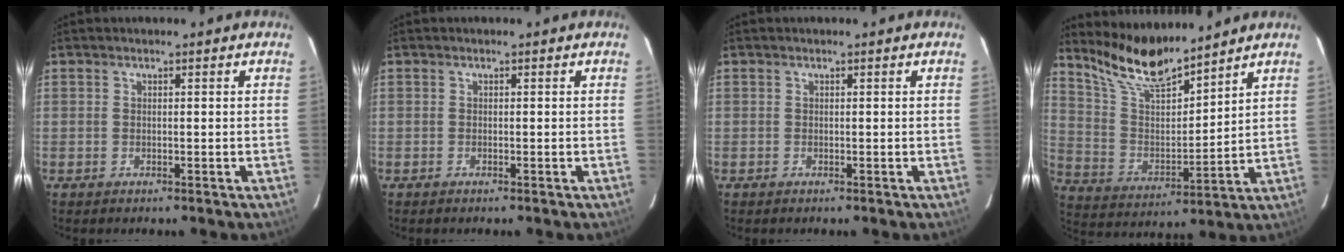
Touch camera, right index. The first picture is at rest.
{"total": 0.0}
{"total": 0.0}
{"total": 13.0, "force": [11.4, 2.3, 5.8], "torque": [-0.120, -0.006, 0.224]}